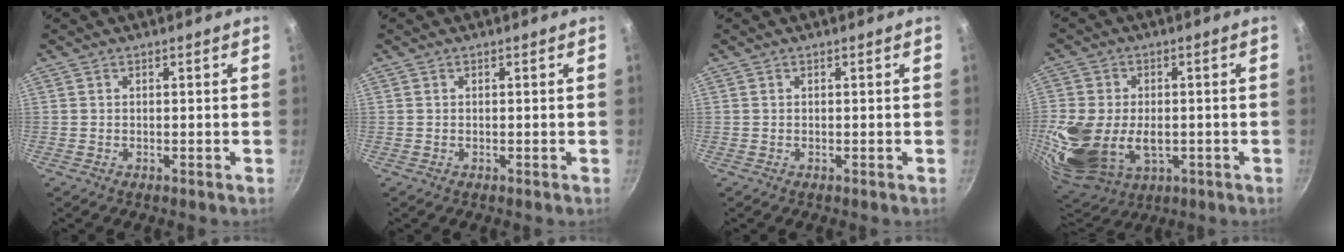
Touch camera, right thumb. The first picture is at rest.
{"total": 0.0}
{"total": 0.0}
{"total": 19.7, "force": [-2.9, 13.4, 14.1], "torque": [-0.303, -0.008, -0.034]}